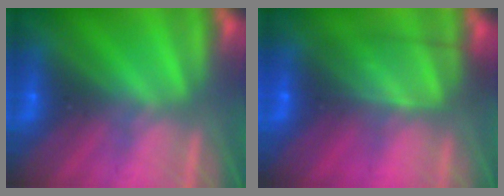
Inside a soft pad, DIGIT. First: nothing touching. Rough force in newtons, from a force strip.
{"total": 7.4}